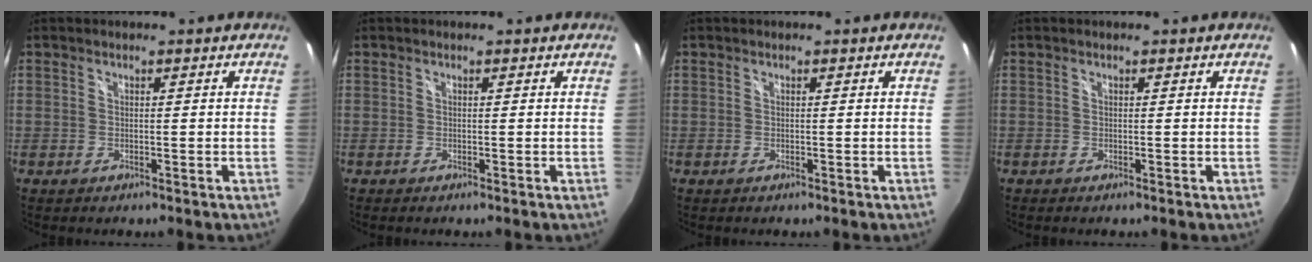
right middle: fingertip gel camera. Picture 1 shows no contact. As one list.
[{"total": 0.0}, {"total": 0.0}, {"total": 0.0}]